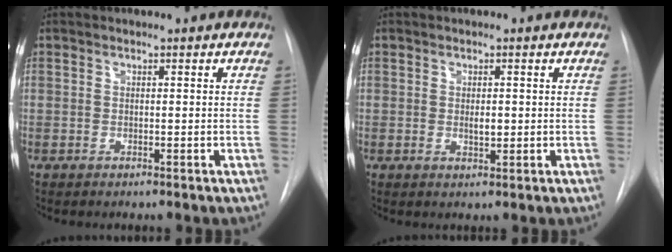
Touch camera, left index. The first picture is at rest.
{"total": 1.6, "force": [0.1, 0.7, 1.4], "torque": [-0.023, -0.002, 0.003]}